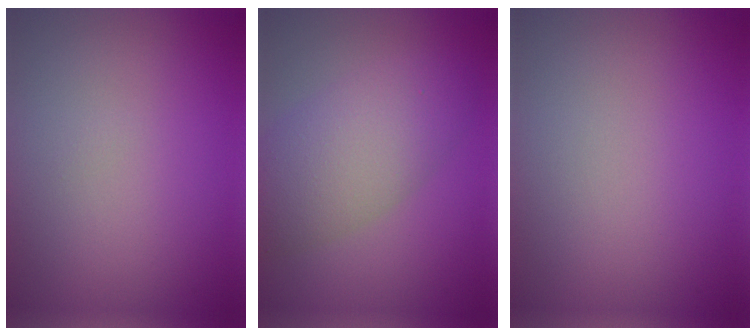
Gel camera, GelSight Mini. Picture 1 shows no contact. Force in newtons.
{"total": 6.1, "press": 6.1, "slide": 0.3}
{"total": 0.0}